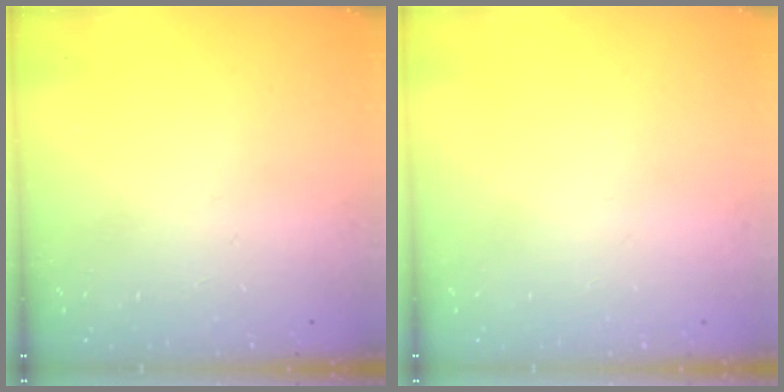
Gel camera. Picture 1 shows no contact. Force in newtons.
{"total": 0.0}